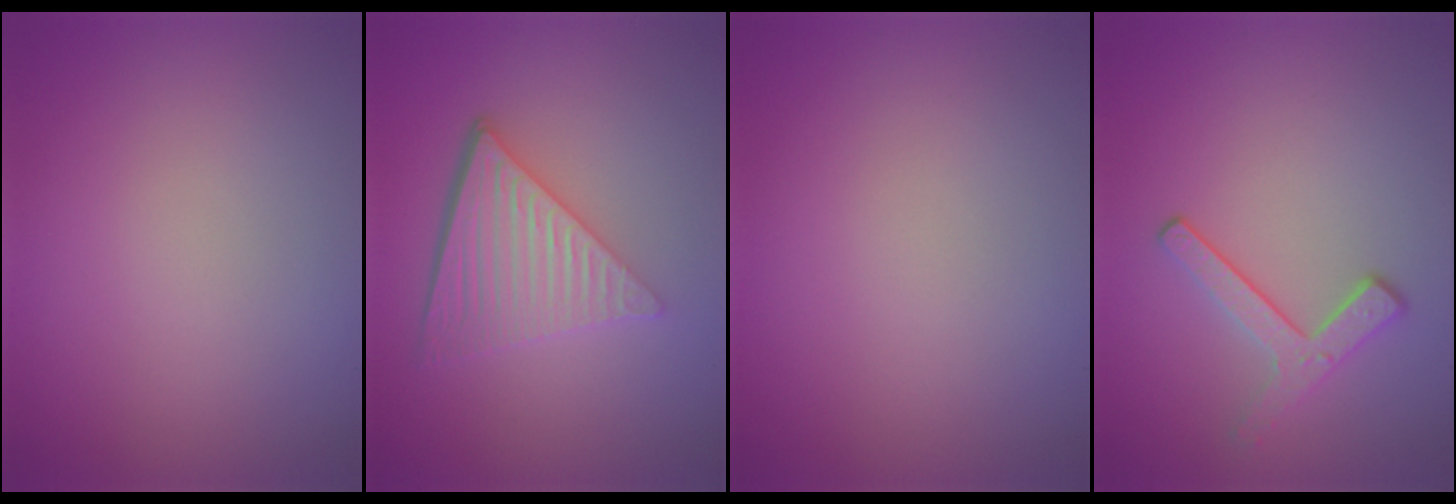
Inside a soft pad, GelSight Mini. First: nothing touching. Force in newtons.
{"total": 6.1, "press": 4.1, "slide": 4.4}
{"total": 0.0}
{"total": 2.9, "press": 2.3, "slide": 1.7}